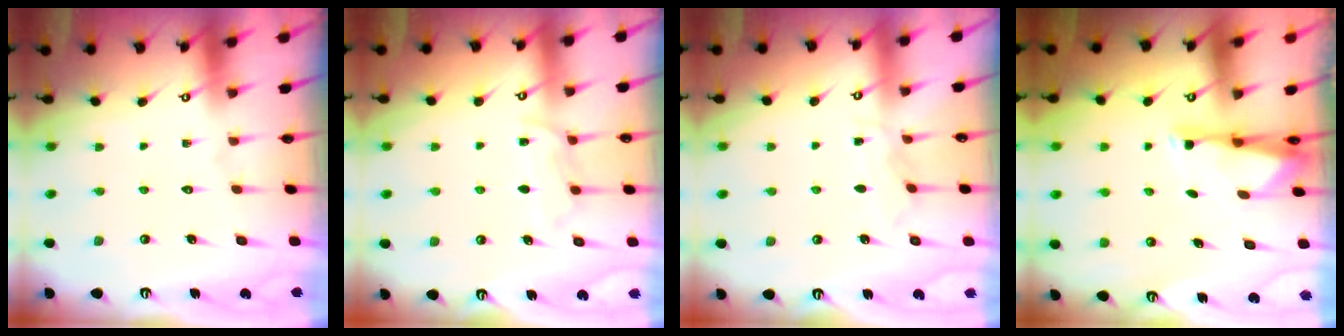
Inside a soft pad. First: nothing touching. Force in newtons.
{"total": 7.2, "press": 7.1, "slide": 1.0}
{"total": 4.3, "press": 4.2, "slide": 0.6}
{"total": 2.9, "press": 2.8, "slide": 0.5}